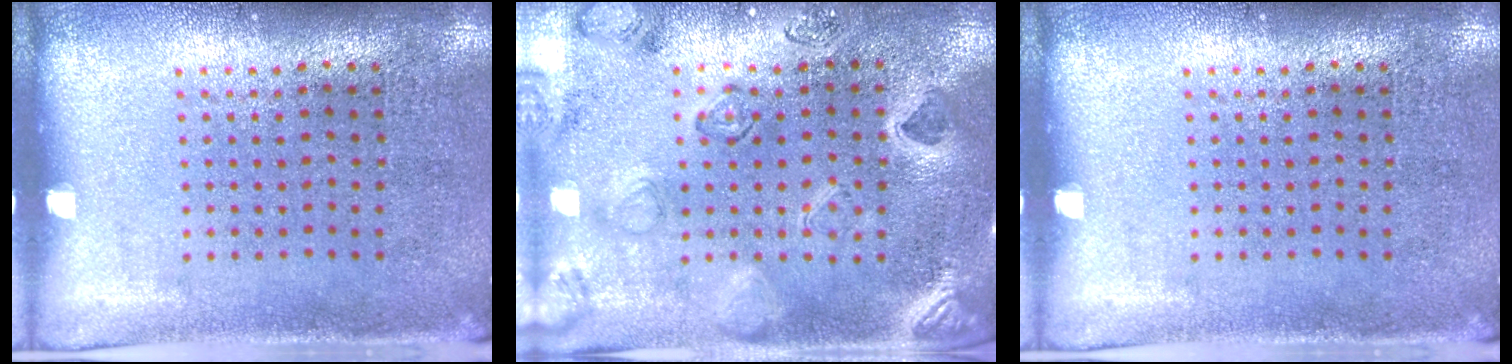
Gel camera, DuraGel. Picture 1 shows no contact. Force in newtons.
{"total": 2.5, "press": 2.4, "slide": 0.6}
{"total": 0.0}